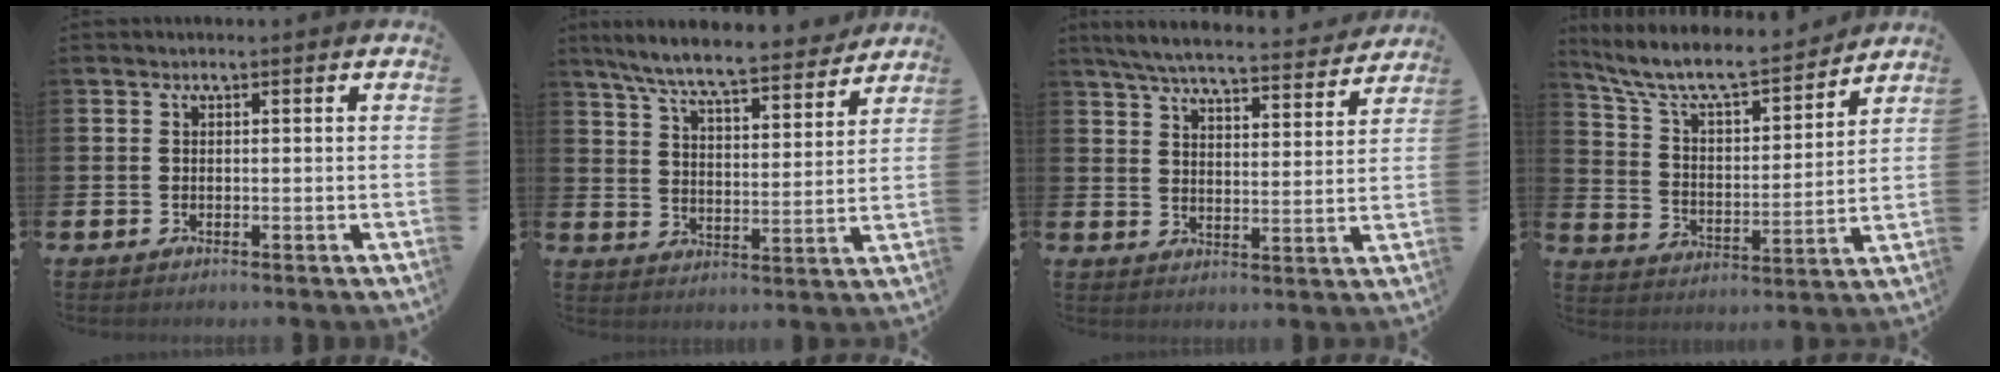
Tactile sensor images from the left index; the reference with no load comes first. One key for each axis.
{"total": 8.1, "fx": 7.6, "fy": 0.7, "fz": 2.9, "tx": -0.082, "ty": -0.050, "tz": 0.131}
{"total": 6.5, "fx": 6.1, "fy": 0.7, "fz": 2.0, "tx": -0.059, "ty": -0.043, "tz": 0.105}
{"total": 8.8, "fx": 8.0, "fy": 1.9, "fz": 3.2, "tx": -0.103, "ty": -0.055, "tz": 0.137}